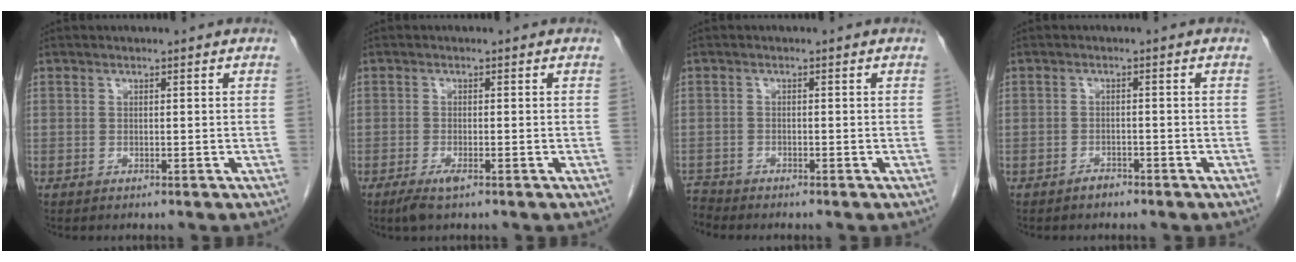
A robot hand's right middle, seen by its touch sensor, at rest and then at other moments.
{"total": 2.4, "force": [-1.5, 0.4, 1.8], "torque": [-0.040, -0.005, -0.028]}
{"total": 2.0, "force": [-2.0, -0.1, -0.6], "torque": [0.008, -0.013, -0.036]}
{"total": 1.4, "force": [-1.2, 0.5, 0.3], "torque": [-0.007, 0.002, -0.018]}